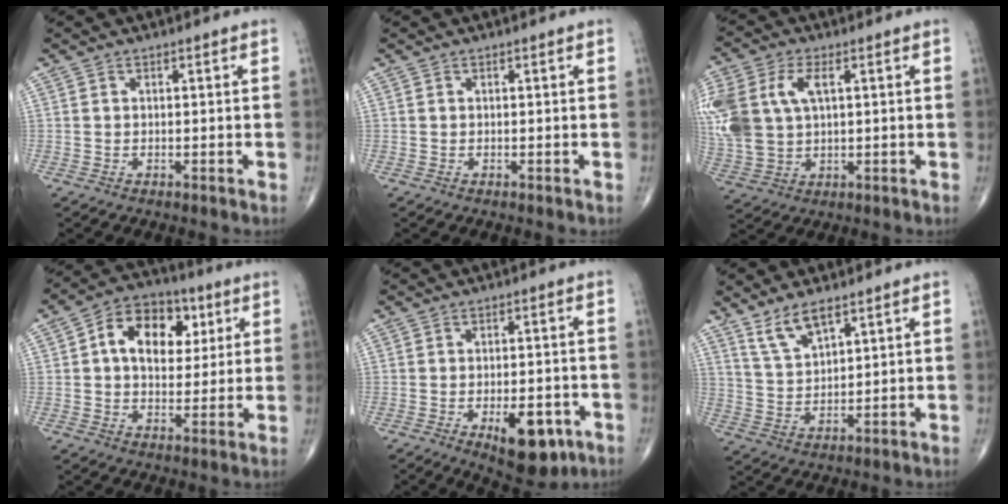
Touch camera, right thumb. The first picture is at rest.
{"total": 0.0}
{"total": 17.2, "force": [4.1, 10.7, 12.8], "torque": [-0.318, 0.011, 0.083]}
{"total": 13.9, "force": [3.7, 9.5, 9.5], "torque": [-0.113, 0.007, 0.052]}
{"total": 10.6, "force": [-4.6, 4.8, 8.3], "torque": [-0.096, 0.010, -0.055]}
{"total": 6.7, "force": [4.8, 2.3, 4.1], "torque": [-0.072, -0.025, 0.098]}